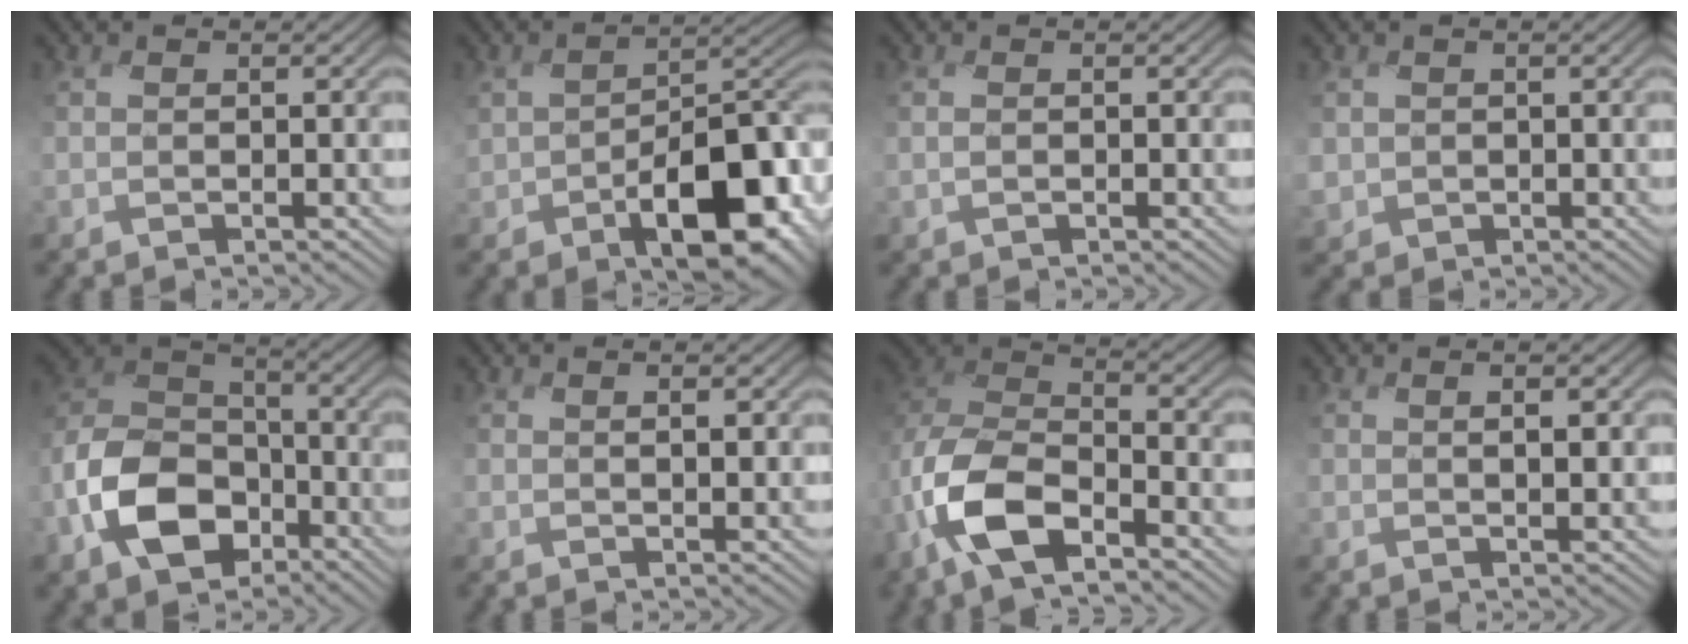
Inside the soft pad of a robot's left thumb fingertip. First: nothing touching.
{"total": 12.7, "force": [-4.7, 7.9, 8.8], "torque": [-0.133, -0.037, -0.066]}
{"total": 0.8, "force": [-0.2, 0.5, 0.6], "torque": [-0.016, -0.001, -0.004]}
{"total": 1.9, "force": [-0.1, 1.8, 0.5], "torque": [-0.028, -0.010, -0.005]}
{"total": 11.7, "force": [-6.2, 7.7, 6.2], "torque": [-0.144, -0.010, -0.142]}
{"total": 1.9, "force": [0.6, 0.4, 1.7], "torque": [-0.019, 0.003, 0.000]}
{"total": 11.1, "force": [-6.1, 5.4, 7.5], "torque": [-0.175, -0.007, -0.136]}
{"total": 2.4, "force": [0.7, 0.5, 2.2], "torque": [-0.025, 0.004, 0.000]}